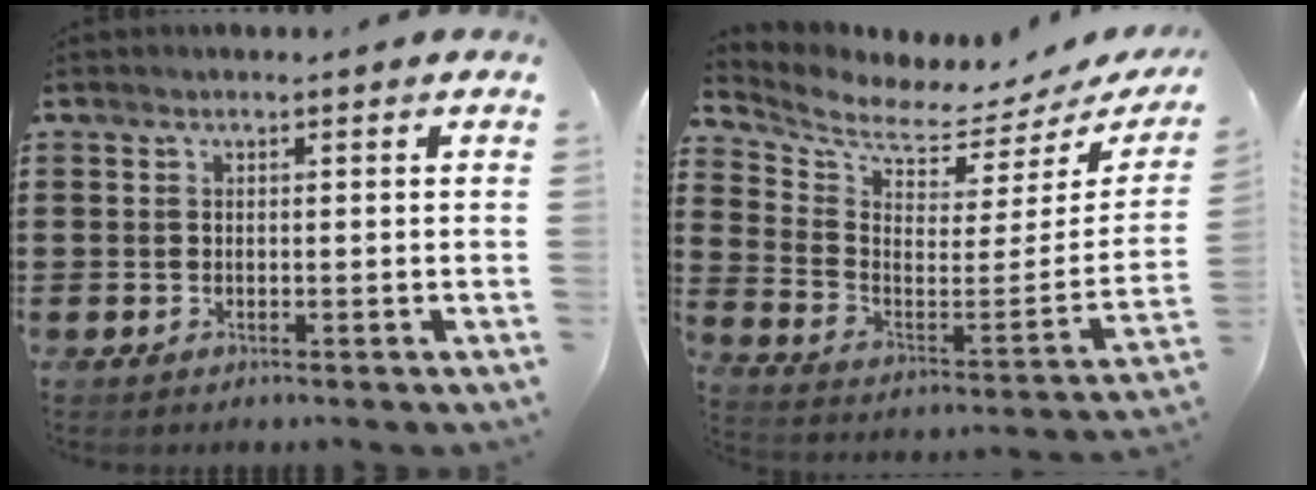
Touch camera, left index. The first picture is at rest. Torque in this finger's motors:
{"motor_torque": [2.14, 0.00, 0.12, 0.03]}